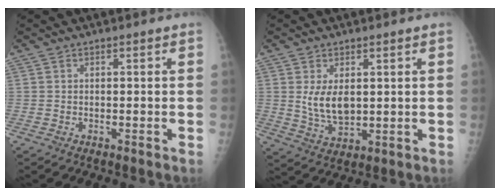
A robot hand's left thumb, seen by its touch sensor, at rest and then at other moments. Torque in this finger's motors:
{"motor_torque": [0.67, 0.94, 0.69, -0.46, 0.07]}